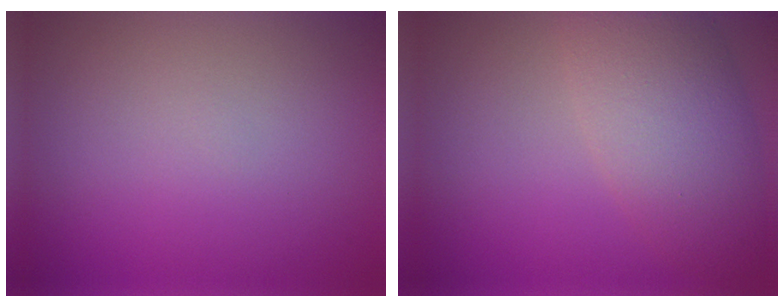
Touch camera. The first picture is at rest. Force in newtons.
{"total": 6.3, "press": 6.3, "slide": 0.1}